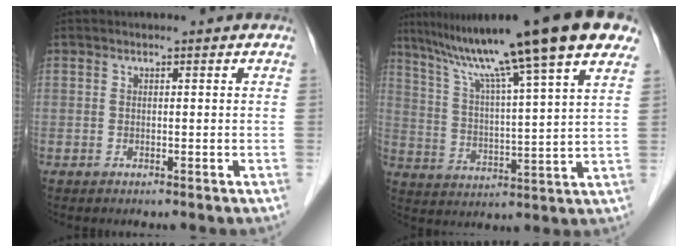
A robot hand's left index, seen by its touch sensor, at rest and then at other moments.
{"total": 21.1, "force": [15.3, 0.2, 14.6], "torque": [-0.234, 0.032, 0.225]}